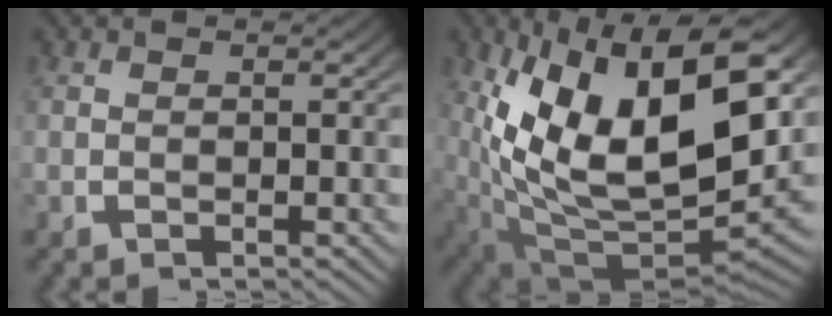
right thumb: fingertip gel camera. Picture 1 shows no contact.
{"total": 21.5, "force": [-0.4, 13.2, 17.0], "torque": [-0.313, -0.069, 0.031]}